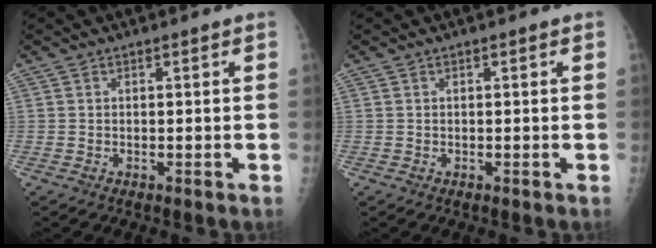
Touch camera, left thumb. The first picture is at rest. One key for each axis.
{"total": 0.0}